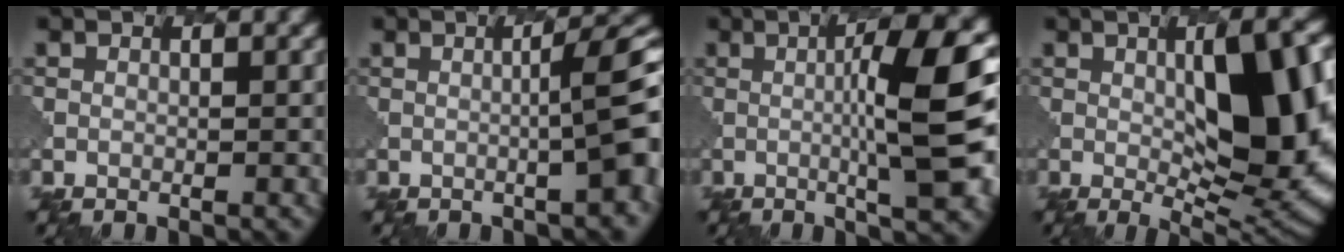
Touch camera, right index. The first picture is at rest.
{"total": 6.5, "force": [-0.1, 1.3, 6.4], "torque": [-0.070, 0.013, -0.003]}
{"total": 11.2, "force": [0.4, 2.5, 10.9], "torque": [-0.140, 0.002, 0.007]}
{"total": 12.5, "force": [0.7, 4.7, 11.6], "torque": [-0.147, 0.004, 0.011]}